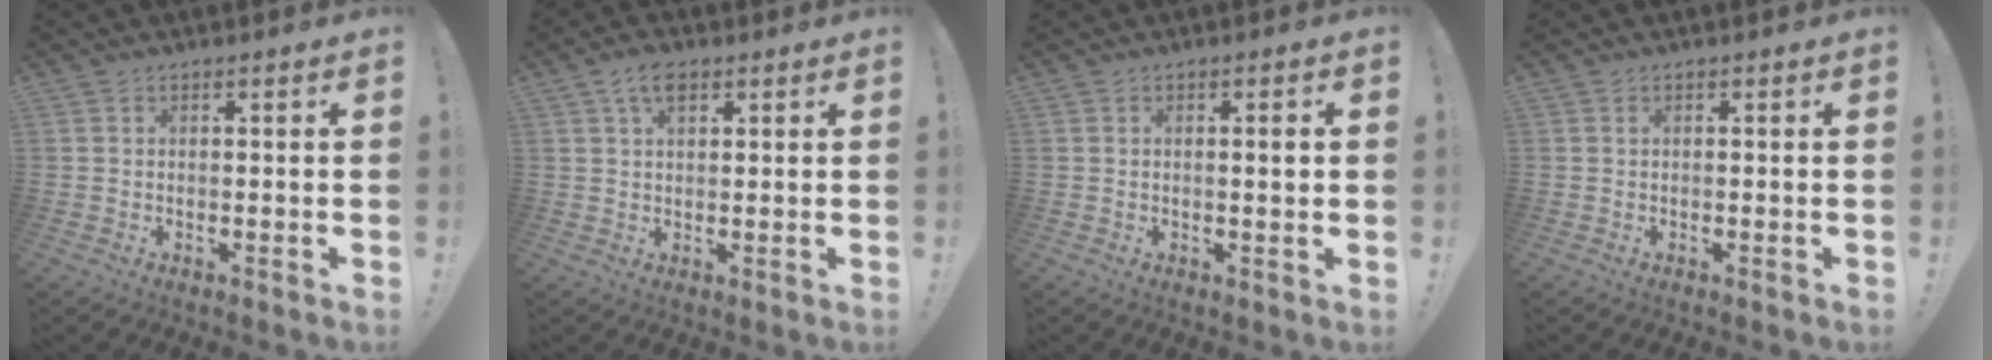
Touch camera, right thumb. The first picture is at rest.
{"total": 5.4, "force": [2.8, 3.0, 3.6], "torque": [-0.063, -0.001, 0.050]}
{"total": 2.5, "force": [0.5, 0.1, 2.5], "torque": [-0.040, -0.001, 0.004]}
{"total": 0.0}